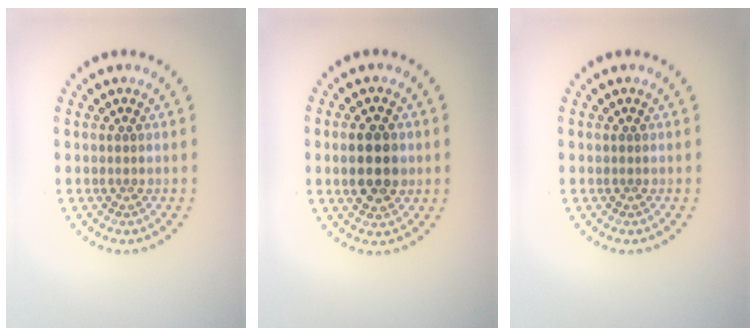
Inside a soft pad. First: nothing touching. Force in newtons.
{"total": 4.4, "press": 4.4, "slide": 0.1}
{"total": 0.0}